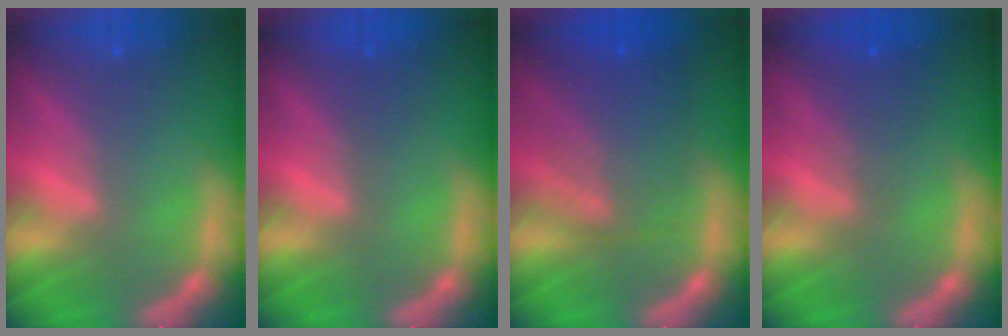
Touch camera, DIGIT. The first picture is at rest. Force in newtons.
{"total": 1.0}
{"total": 6.6}
{"total": 2.5}